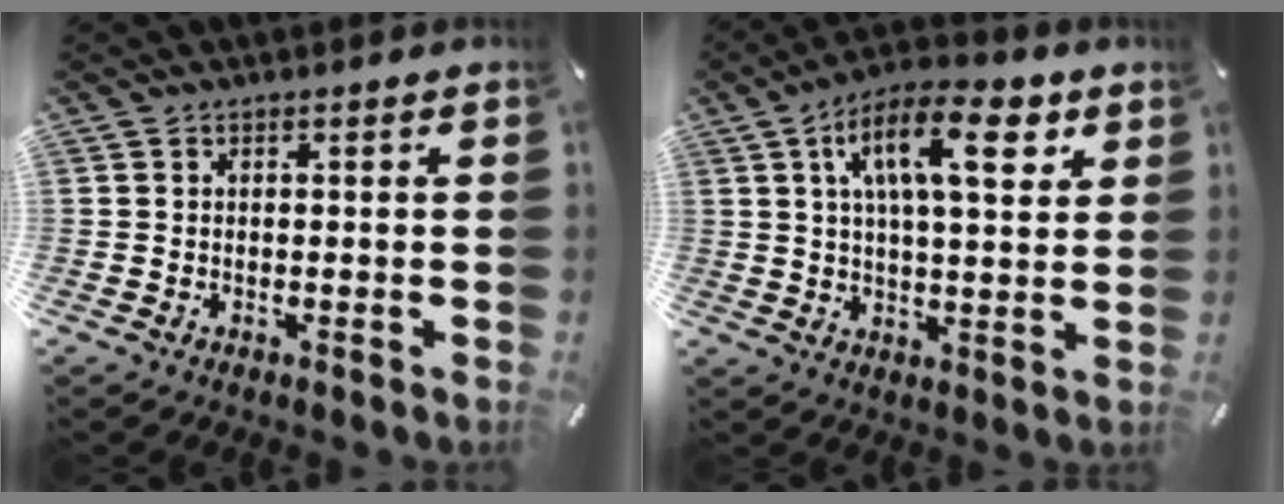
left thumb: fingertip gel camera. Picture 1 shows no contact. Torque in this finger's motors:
{"motor_torque": [0.70, 0.78, 1.75, -1.02, 0.47]}